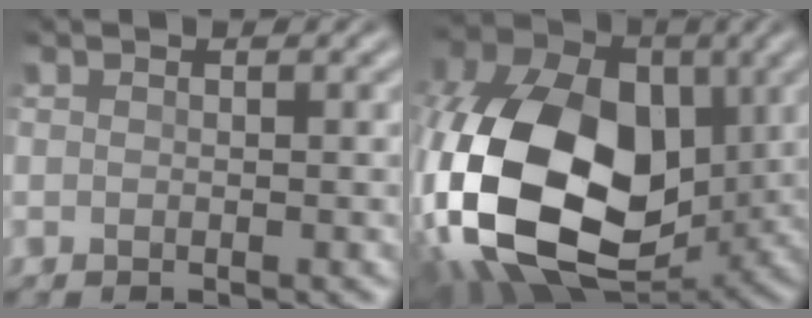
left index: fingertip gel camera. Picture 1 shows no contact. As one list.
[{"total": 17.8, "force": [-2.2, 11.6, 13.2], "torque": [-0.302, -0.015, -0.040]}]